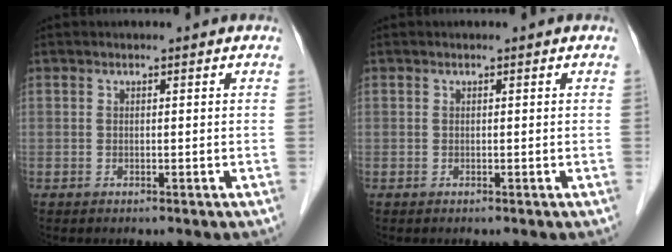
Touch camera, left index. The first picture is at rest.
{"total": 0.0}